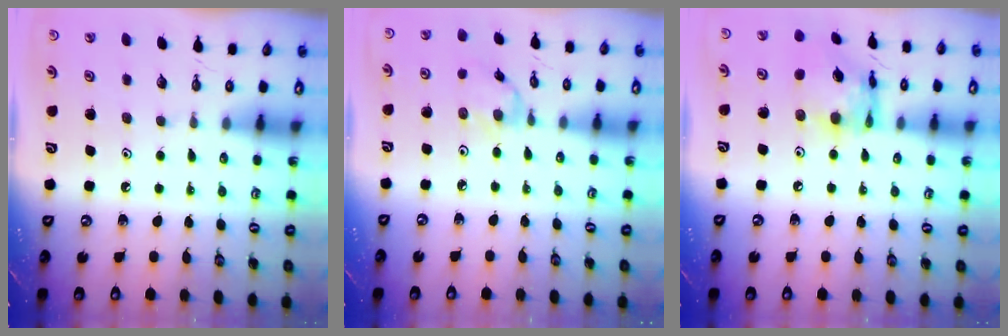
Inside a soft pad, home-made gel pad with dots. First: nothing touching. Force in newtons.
{"total": 1.2, "press": 1.1, "slide": 0.3}
{"total": 13.4, "press": 13.3, "slide": 1.2}